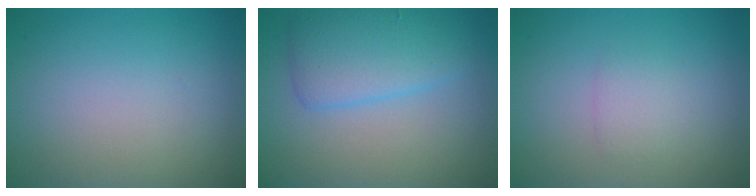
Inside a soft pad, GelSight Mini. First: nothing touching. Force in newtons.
{"total": 4.3, "press": 4.3, "slide": 0.3}
{"total": 1.4, "press": 1.4, "slide": 0.0}